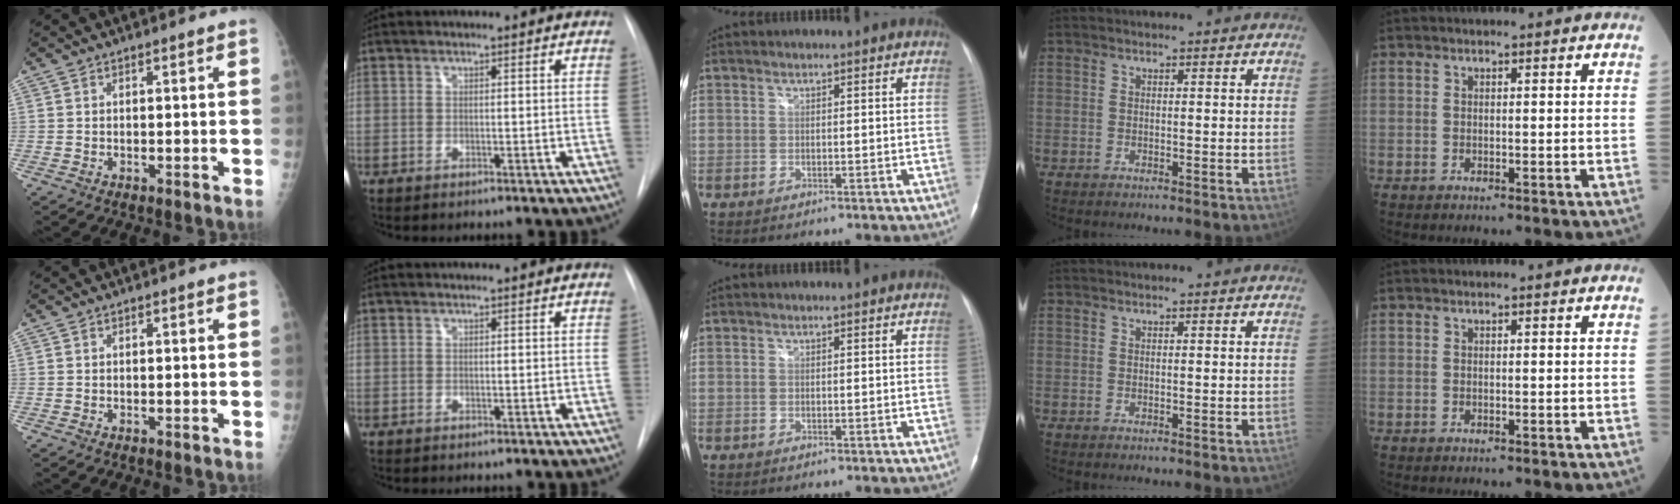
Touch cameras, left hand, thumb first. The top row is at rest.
{}